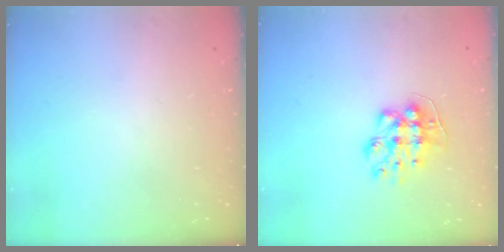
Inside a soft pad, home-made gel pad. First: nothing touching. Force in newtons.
{"total": 9.3, "press": 9.3, "slide": 0.3}